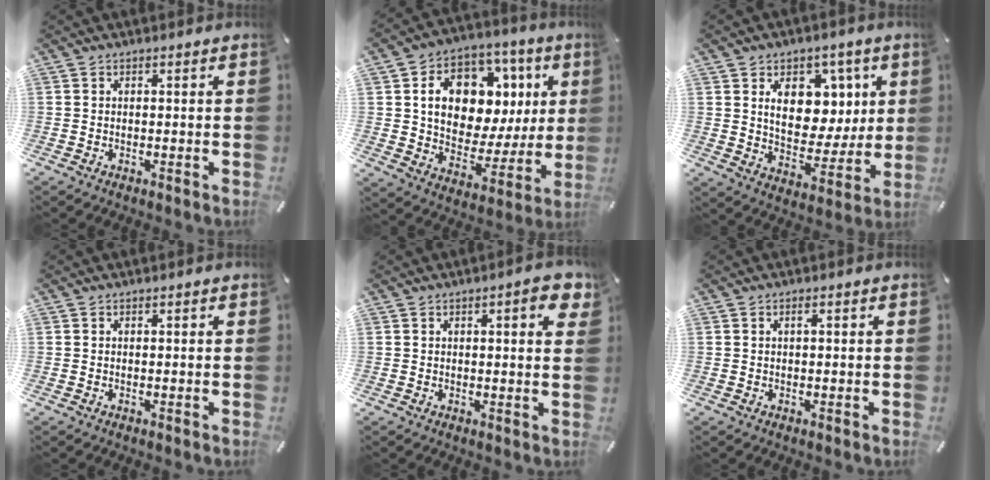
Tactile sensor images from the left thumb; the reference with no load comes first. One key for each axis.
{"total": 15.9, "fx": 5.8, "fy": 11.1, "fz": 9.9, "tx": -0.154, "ty": -0.033, "tz": 0.106}
{"total": 12.6, "fx": 4.6, "fy": 9.7, "fz": 6.6, "tx": -0.091, "ty": -0.023, "tz": 0.087}
{"total": 0.0}
{"total": 5.3, "fx": 2.4, "fy": 1.5, "fz": 4.6, "tx": -0.059, "ty": -0.010, "tz": 0.033}
{"total": 1.1, "fx": 0.3, "fy": 0.4, "fz": 1.0, "tx": -0.019, "ty": 0.005, "tz": 0.004}